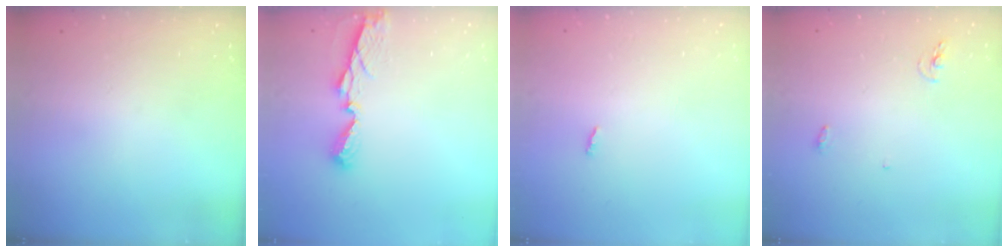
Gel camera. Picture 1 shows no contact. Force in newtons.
{"total": 7.2, "press": 7.2, "slide": 0.5}
{"total": 1.9, "press": 1.9, "slide": 0.2}
{"total": 4.5, "press": 4.2, "slide": 1.5}